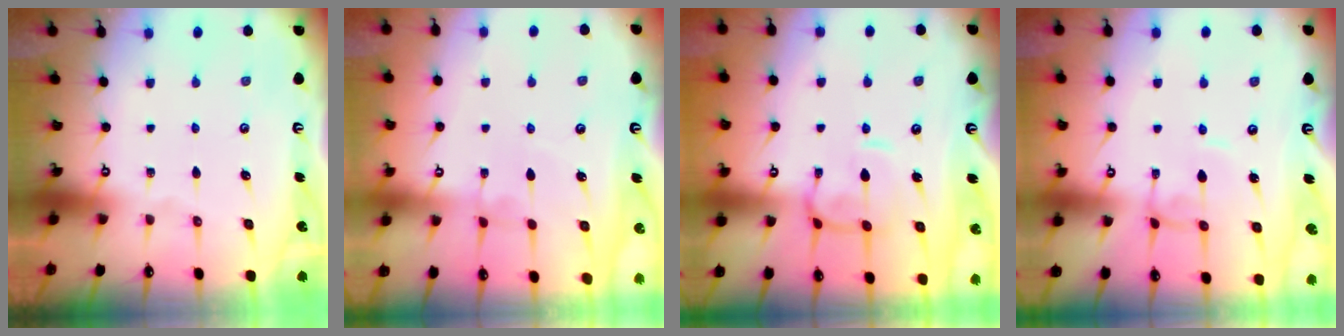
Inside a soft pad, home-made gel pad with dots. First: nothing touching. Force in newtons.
{"total": 2.8, "press": 2.7, "slide": 0.4}
{"total": 3.9, "press": 3.8, "slide": 1.0}
{"total": 2.0, "press": 2.0, "slide": 0.1}